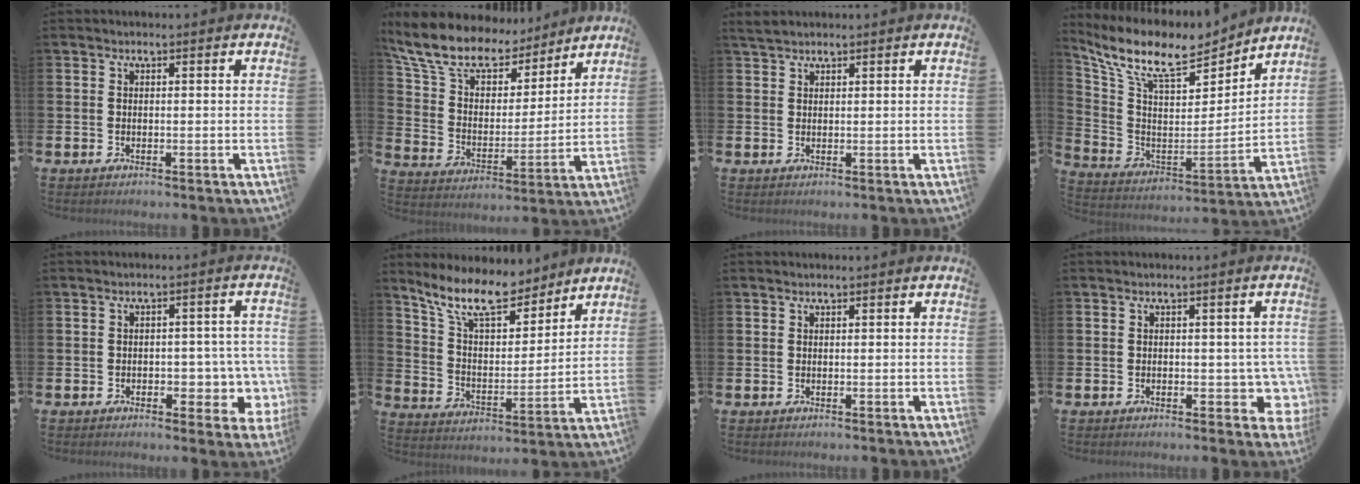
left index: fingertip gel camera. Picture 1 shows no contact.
{"total": 11.8, "force": [10.3, 4.5, 3.6], "torque": [-0.116, -0.063, 0.185]}
{"total": 1.9, "force": [1.8, 0.5, 0.5], "torque": [-0.004, 0.000, 0.033]}
{"total": 11.6, "force": [9.9, 3.3, 5.2], "torque": [-0.138, -0.066, 0.170]}
{"total": 5.0, "force": [-1.4, 3.4, 3.5], "torque": [-0.038, -0.005, -0.033]}
{"total": 11.4, "force": [9.8, 3.7, 4.5], "torque": [-0.114, -0.056, 0.175]}
{"total": 0.5, "force": [0.5, 0.2, 0.0], "torque": [0.004, 0.001, 0.009]}
{"total": 3.7, "force": [-0.7, 2.6, 2.6], "torque": [-0.023, -0.005, -0.019]}